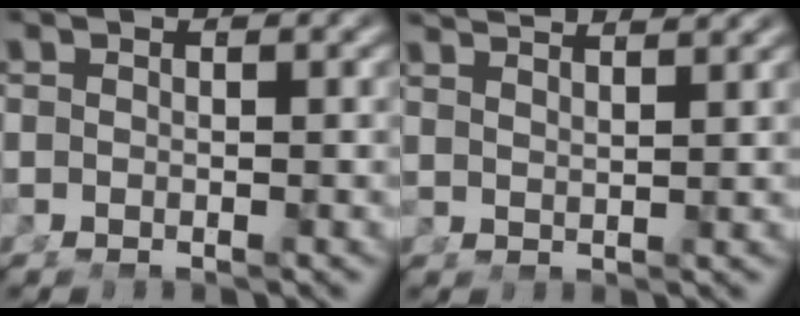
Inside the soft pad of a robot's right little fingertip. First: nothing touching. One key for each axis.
{"total": 4.1, "fx": 3.9, "fy": -0.4, "fz": 1.3, "tx": -0.013, "ty": 0.005, "tz": 0.070}